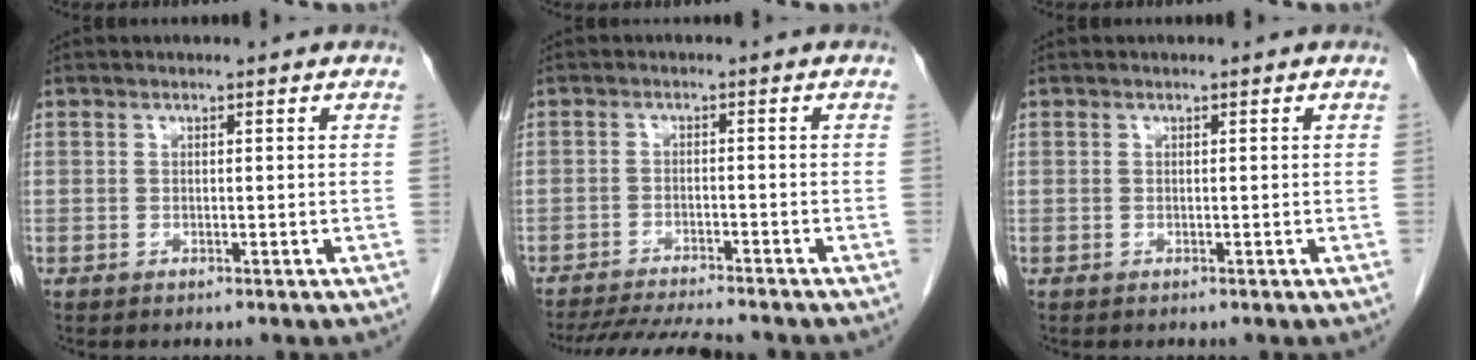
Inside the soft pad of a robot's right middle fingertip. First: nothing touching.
{"total": 10.2, "force": [-9.4, 0.5, 4.1], "torque": [-0.062, -0.016, -0.143]}
{"total": 0.0}